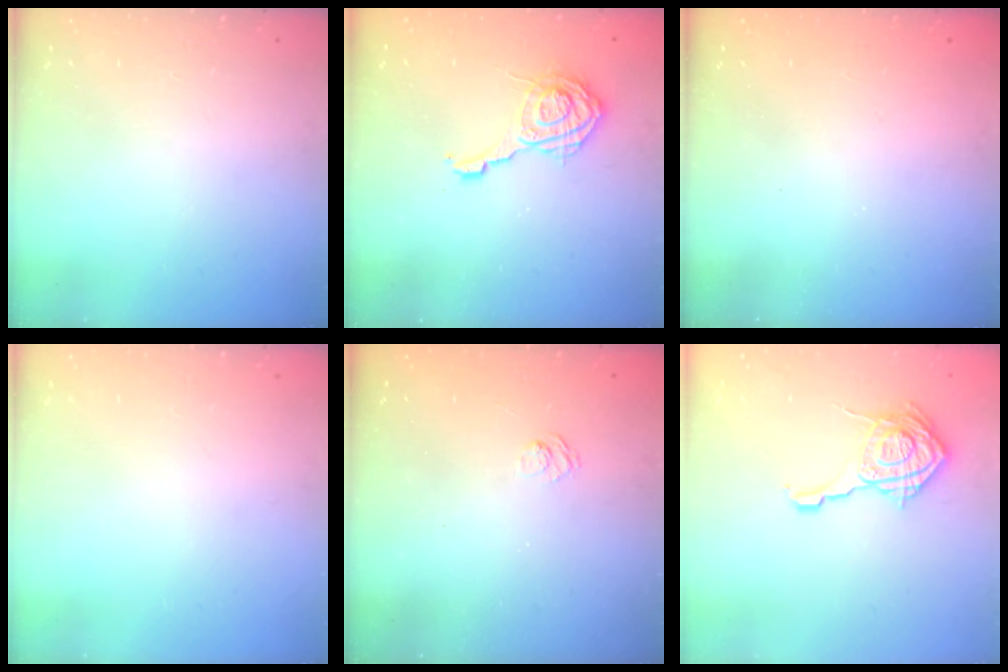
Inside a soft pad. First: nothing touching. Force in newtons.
{"total": 11.2, "press": 11.2, "slide": 1.3}
{"total": 2.3, "press": 2.2, "slide": 0.7}
{"total": 0.0}
{"total": 2.4, "press": 2.0, "slide": 1.3}
{"total": 15.4, "press": 15.4, "slide": 0.7}